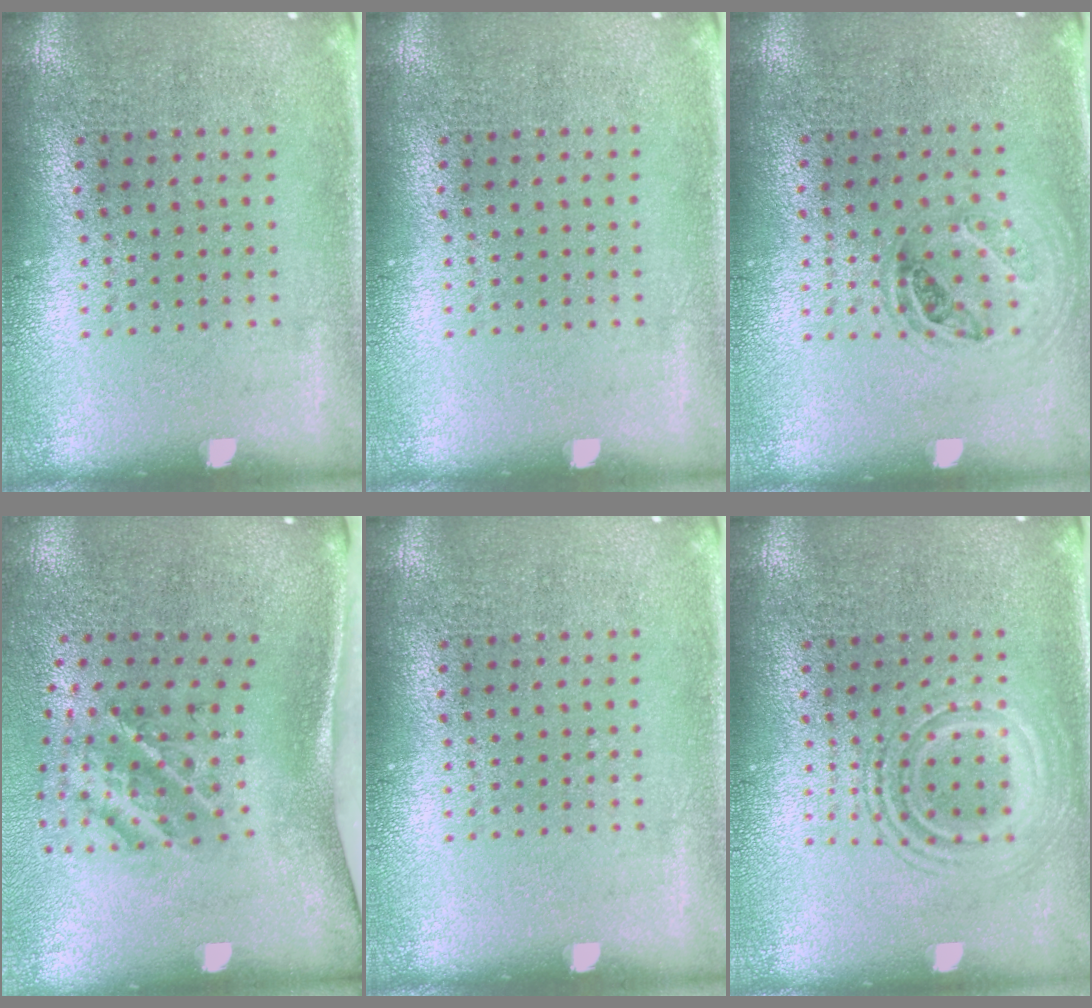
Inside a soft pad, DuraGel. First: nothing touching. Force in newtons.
{"total": 0.0}
{"total": 1.0, "press": 0.9, "slide": 0.4}
{"total": 2.2, "press": 1.2, "slide": 1.8}
{"total": 0.0}
{"total": 2.6, "press": 2.6, "slide": 0.4}